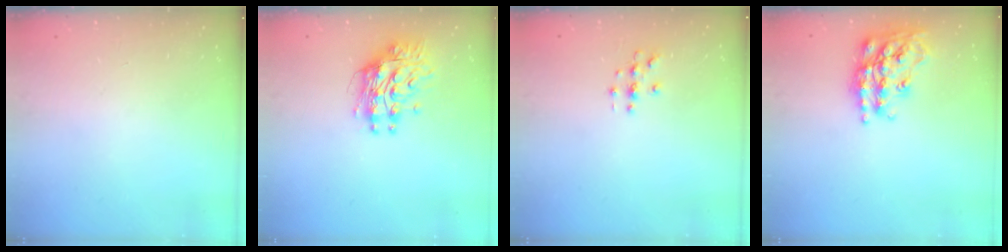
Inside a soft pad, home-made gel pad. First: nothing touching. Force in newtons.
{"total": 10.4, "press": 10.4, "slide": 0.9}
{"total": 3.1, "press": 3.1, "slide": 0.3}
{"total": 20.4, "press": 20.4, "slide": 1.4}